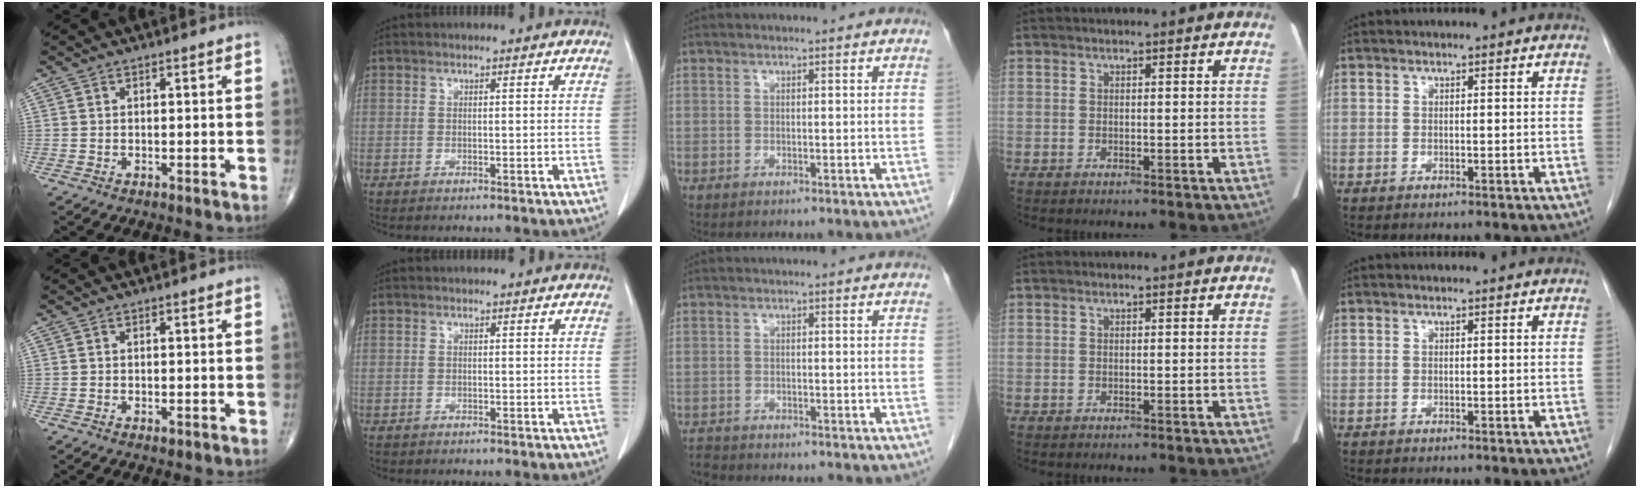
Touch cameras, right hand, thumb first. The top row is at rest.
{"thumb": {"total": 0.7, "force": [-0.3, 0.3, 0.5], "torque": [-0.007, -0.001, -0.004]}, "index": {"total": 0.5, "force": [-0.4, 0.4, 0.0], "torque": [-0.006, 0.003, -0.008]}, "middle": {"total": 1.4, "force": [-1.3, 0.2, -0.2], "torque": [-0.002, -0.006, -0.025]}}